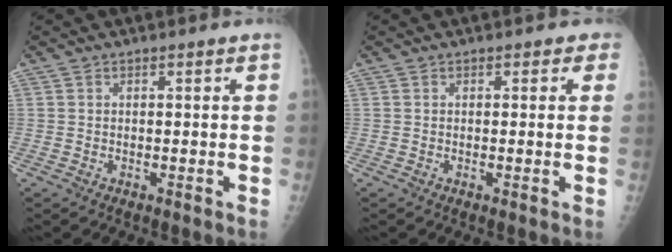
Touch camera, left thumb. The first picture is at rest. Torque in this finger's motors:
{"motor_torque": [0.18, 0.02, 0.30, -0.41, 0.03]}